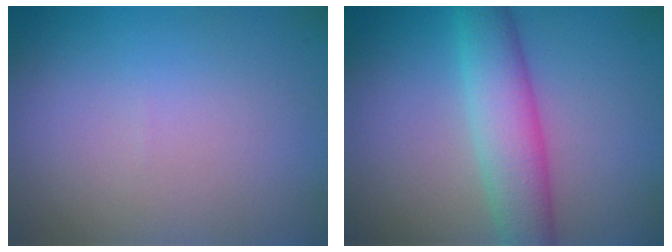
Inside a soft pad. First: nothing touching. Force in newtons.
{"total": 5.4, "press": 5.4, "slide": 0.4}